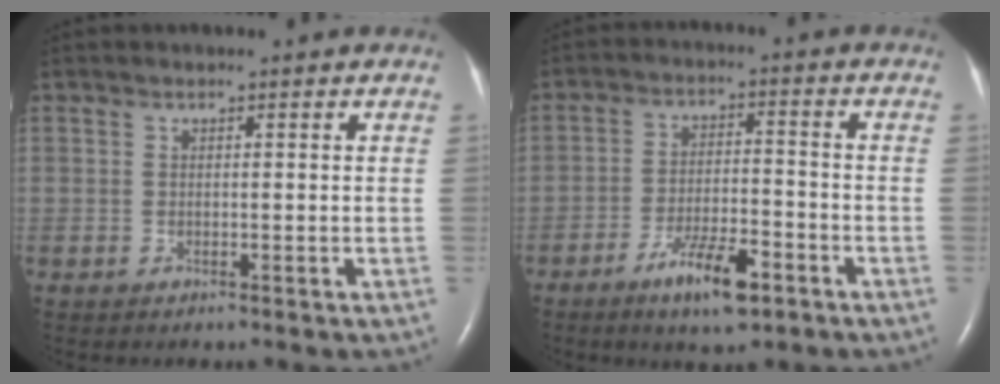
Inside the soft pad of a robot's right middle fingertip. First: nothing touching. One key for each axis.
{"total": 8.2, "fx": -5.0, "fy": 1.9, "fz": 6.2, "tx": -0.116, "ty": -0.008, "tz": -0.084}